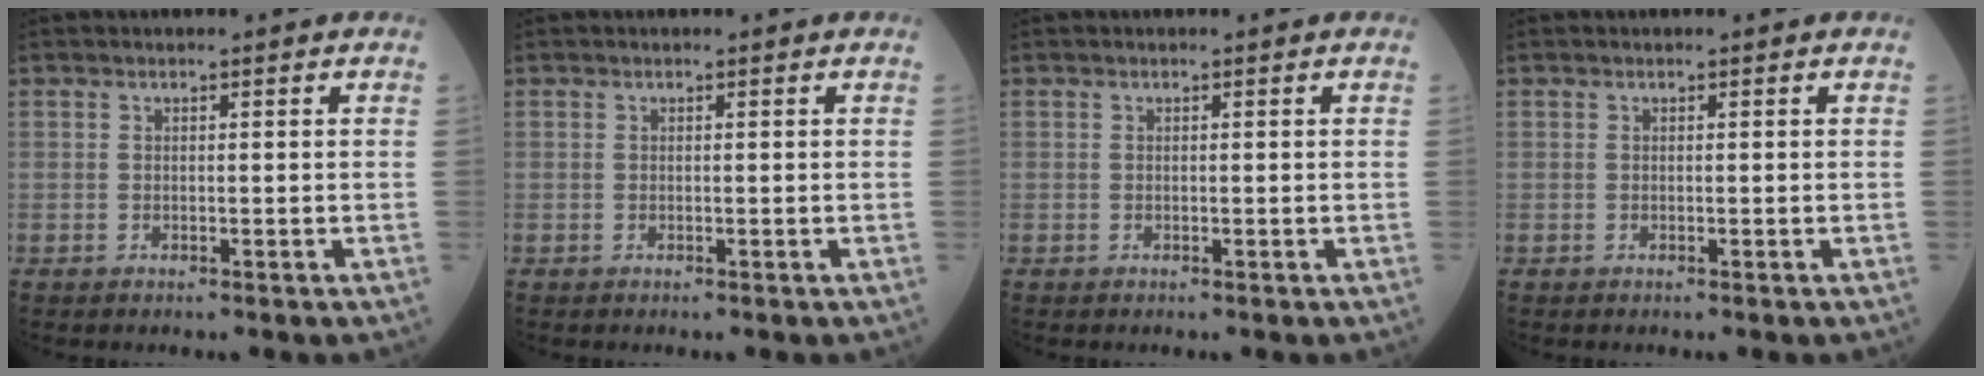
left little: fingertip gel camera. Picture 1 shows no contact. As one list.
[{"total": 0.0}, {"total": 0.0}, {"total": 0.0}]